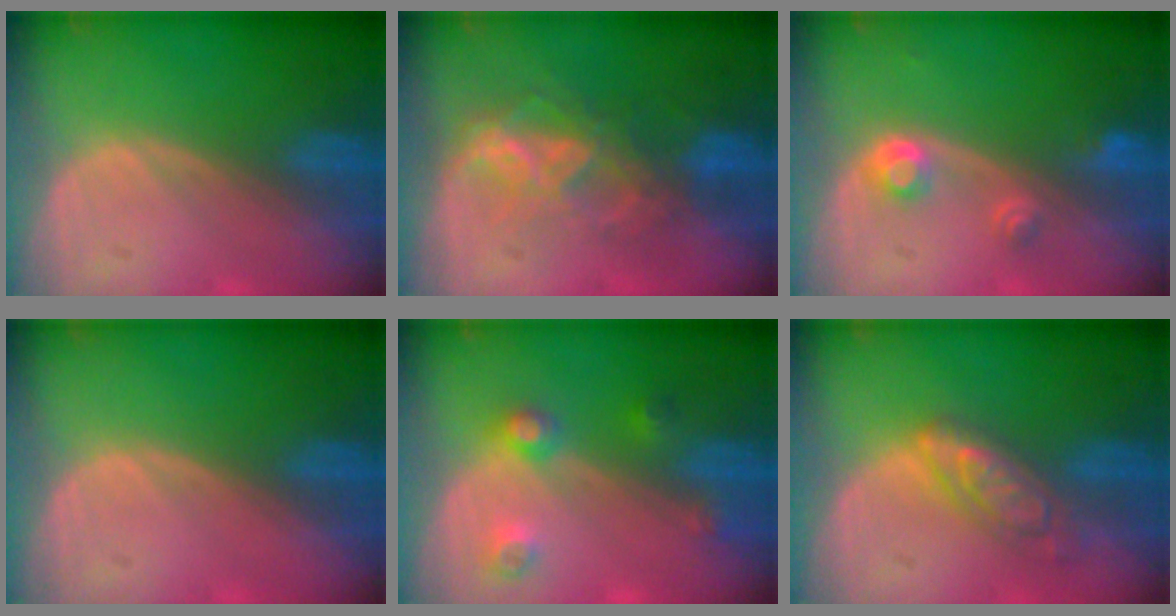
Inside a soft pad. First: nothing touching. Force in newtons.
{"total": 6.9, "press": 6.7, "slide": 1.7}
{"total": 3.0, "press": 2.8, "slide": 1.0}
{"total": 0.0}
{"total": 4.4, "press": 3.9, "slide": 2.1}
{"total": 6.2, "press": 5.5, "slide": 2.9}